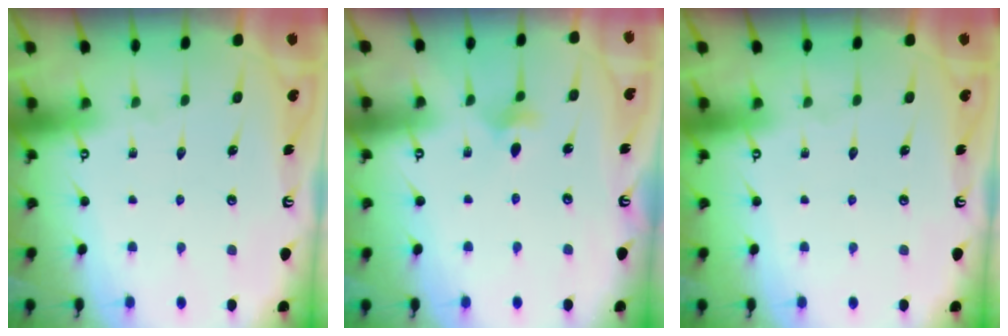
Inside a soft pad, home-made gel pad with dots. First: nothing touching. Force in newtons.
{"total": 4.6, "press": 4.5, "slide": 1.0}
{"total": 0.0}